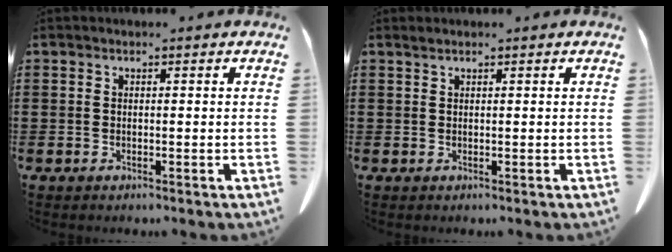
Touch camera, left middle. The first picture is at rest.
{"total": 0.6, "force": [0.5, 0.0, 0.3], "torque": [-0.008, 0.000, 0.010]}